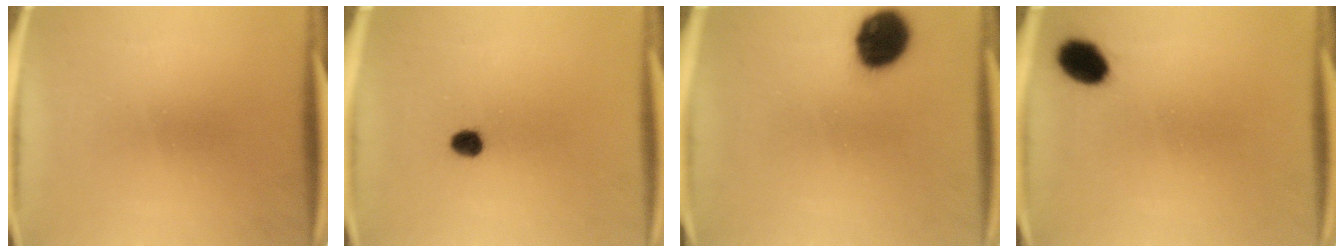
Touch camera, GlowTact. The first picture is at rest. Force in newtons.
{"total": 2.8}
{"total": 12.5}
{"total": 6.2}